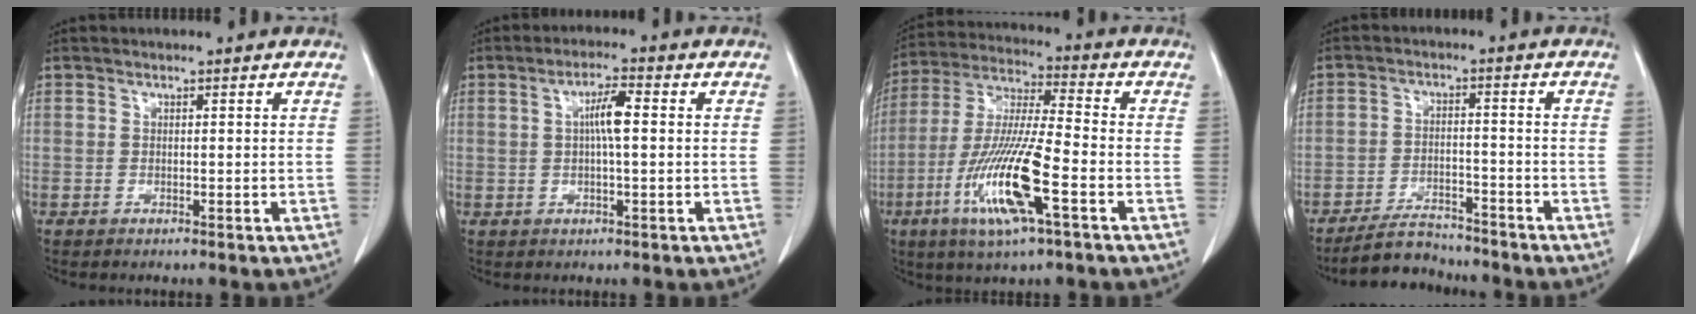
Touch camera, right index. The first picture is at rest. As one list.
[{"total": 5.0, "force": [0.7, 1.0, 4.9], "torque": [-0.095, 0.012, 0.013]}, {"total": 16.2, "force": [-6.1, 1.6, 15.0], "torque": [-0.310, -0.019, -0.112]}, {"total": 7.4, "force": [-6.9, 2.1, 1.7], "torque": [-0.031, -0.005, -0.117]}]